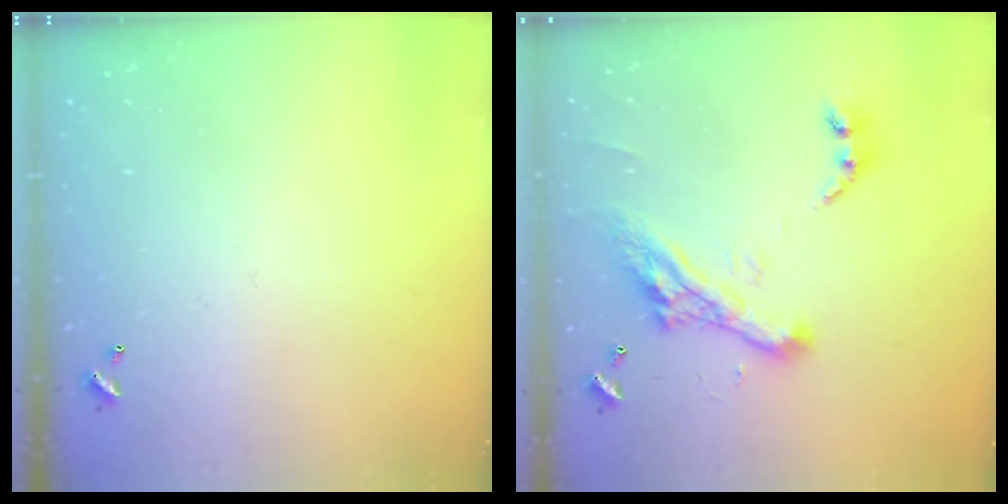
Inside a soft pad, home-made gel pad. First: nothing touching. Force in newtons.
{"total": 11.6, "press": 11.5, "slide": 1.7}